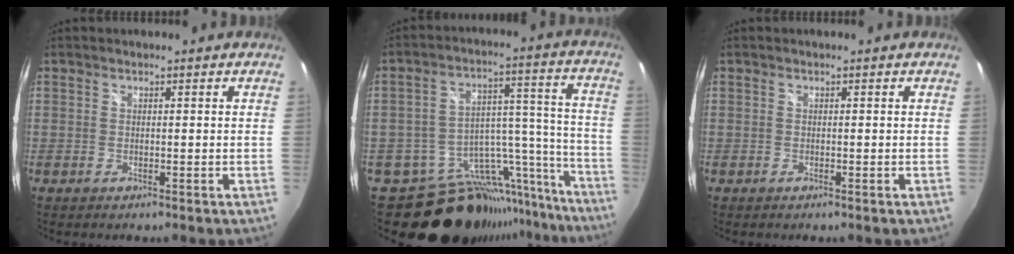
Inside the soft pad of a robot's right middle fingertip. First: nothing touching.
{"total": 24.1, "force": [-20.1, 10.7, 8.0], "torque": [-0.115, 0.059, -0.276]}
{"total": 0.0}